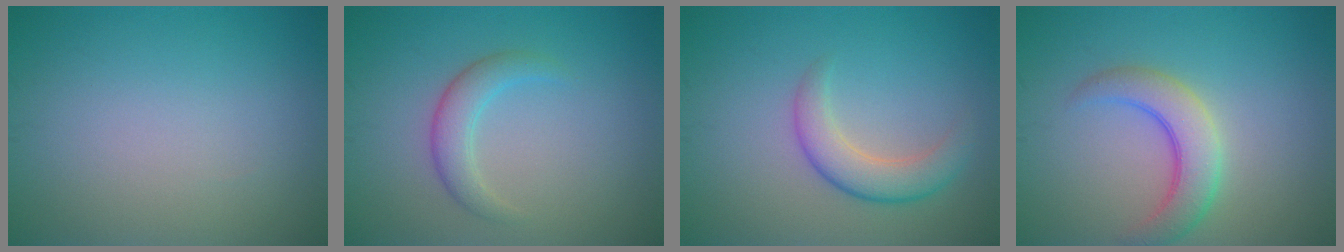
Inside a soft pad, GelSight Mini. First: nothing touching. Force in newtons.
{"total": 2.7, "press": 2.7, "slide": 0.1}
{"total": 3.5, "press": 3.5, "slide": 0.1}
{"total": 4.3, "press": 4.3, "slide": 0.3}